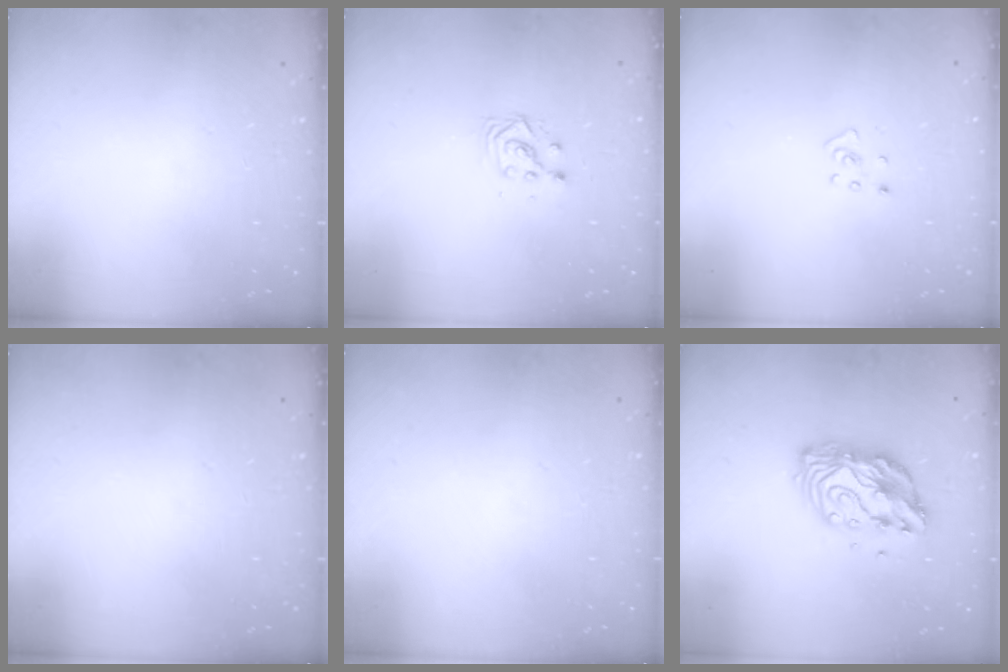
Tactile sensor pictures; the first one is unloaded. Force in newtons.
{"total": 3.6, "press": 3.6, "slide": 0.1}
{"total": 3.6, "press": 3.6, "slide": 0.2}
{"total": 0.0}
{"total": 0.0}
{"total": 11.3, "press": 11.3, "slide": 1.0}